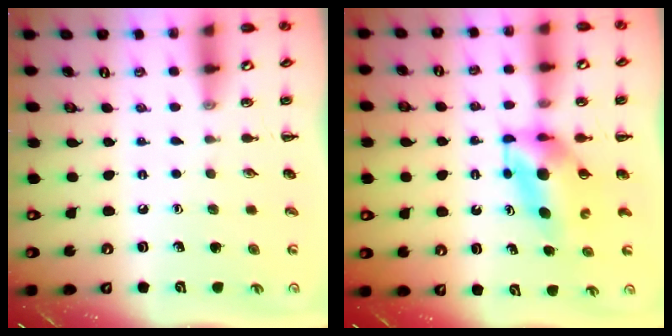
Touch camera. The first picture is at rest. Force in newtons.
{"total": 5.4, "press": 5.4, "slide": 0.7}